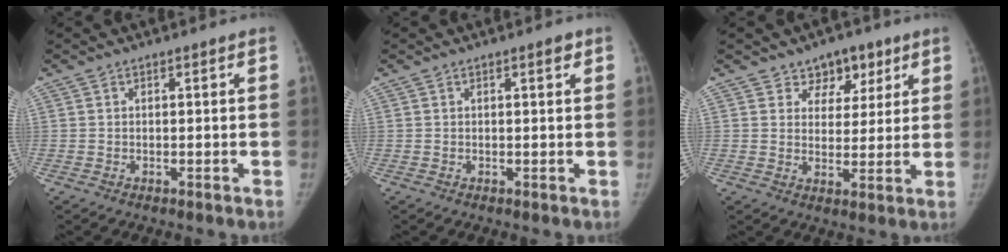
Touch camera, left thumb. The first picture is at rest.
{"total": 1.0, "force": [0.6, 0.3, 0.8], "torque": [-0.010, -0.001, 0.007]}
{"total": 6.7, "force": [4.2, 4.8, 1.8], "torque": [0.017, -0.019, 0.063]}